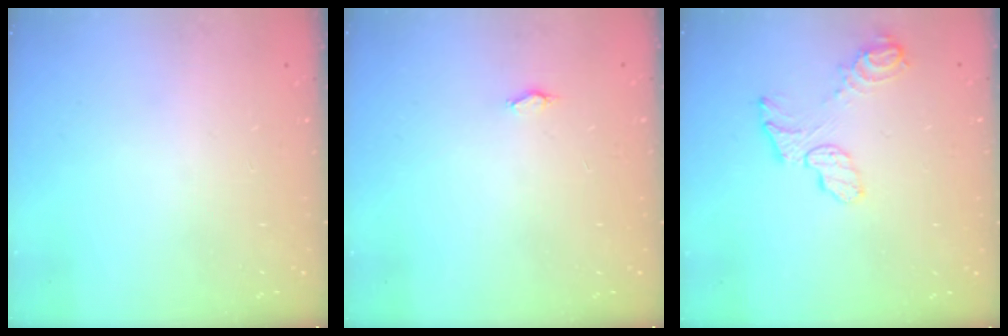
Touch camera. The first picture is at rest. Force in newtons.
{"total": 12.3, "press": 4.2, "slide": 11.6}
{"total": 9.0, "press": 9.0, "slide": 0.6}